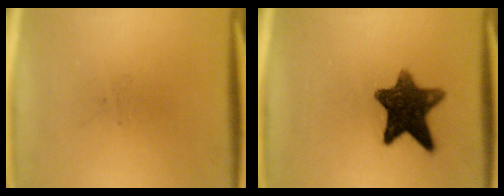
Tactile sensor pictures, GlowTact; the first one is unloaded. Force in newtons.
{"total": 11.1}